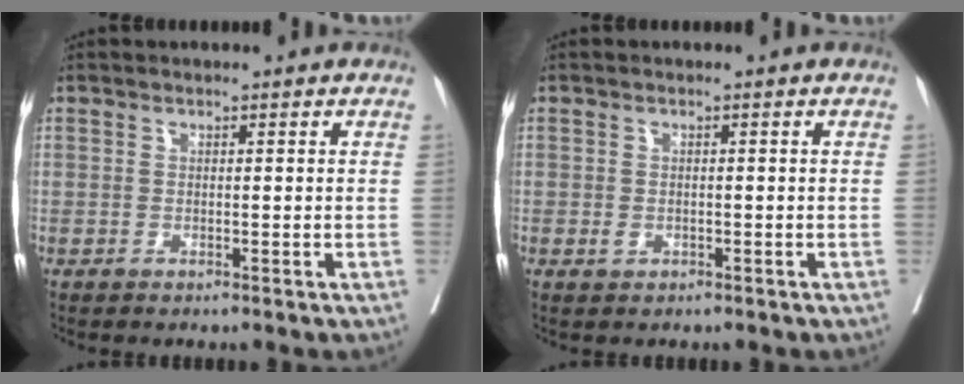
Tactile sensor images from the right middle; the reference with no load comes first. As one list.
[{"total": 1.1, "force": [-0.4, 0.8, 0.6], "torque": [-0.012, 0.001, -0.001]}]